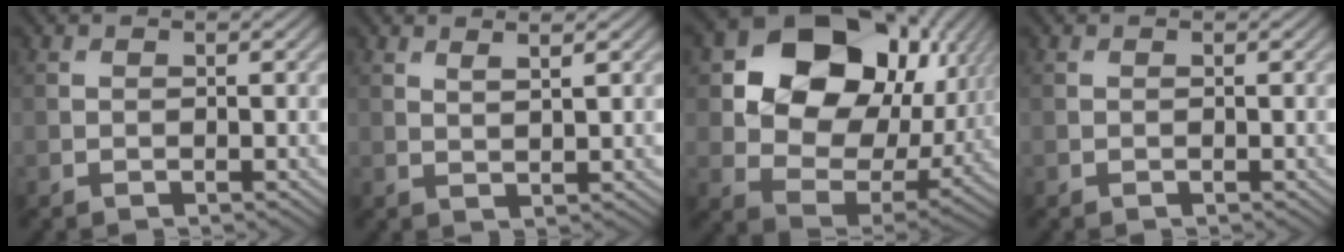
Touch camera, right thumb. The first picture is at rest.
{"total": 1.9, "force": [1.3, 0.2, 1.3], "torque": [-0.021, -0.002, 0.024]}
{"total": 17.0, "force": [5.2, 12.4, 10.4], "torque": [-0.183, 0.006, 0.104]}
{"total": 0.0}